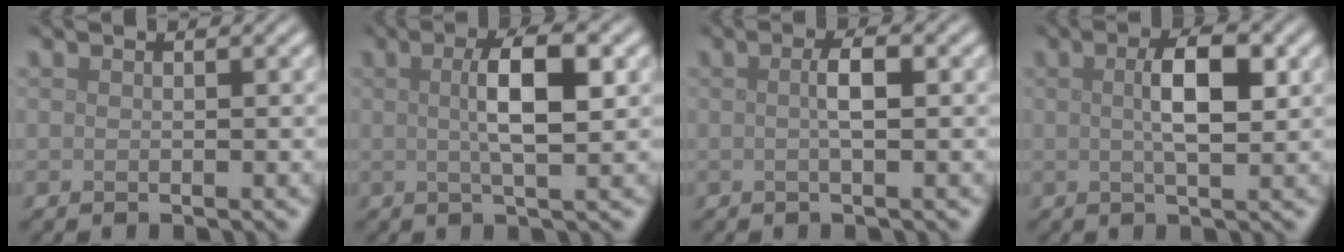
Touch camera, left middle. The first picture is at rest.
{"total": 4.8, "force": [0.8, 1.1, 4.6], "torque": [-0.079, 0.008, 0.012]}
{"total": 2.0, "force": [0.1, 0.3, 2.0], "torque": [-0.036, 0.007, 0.001]}
{"total": 4.2, "force": [0.8, 1.2, 3.9], "torque": [-0.072, 0.004, 0.011]}